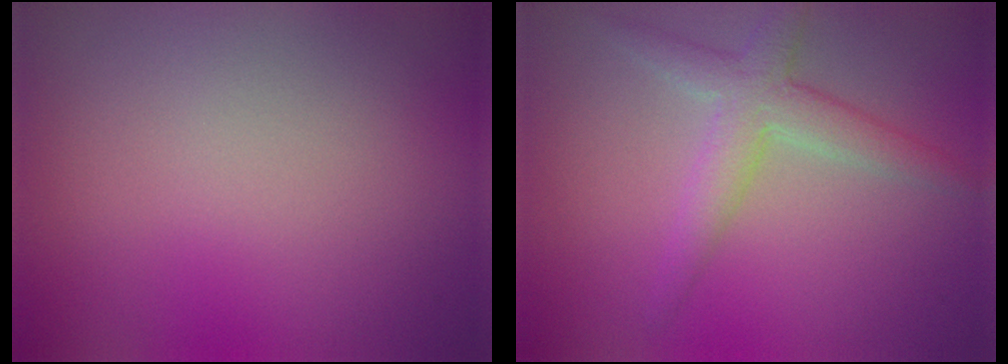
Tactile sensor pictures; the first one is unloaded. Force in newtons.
{"total": 3.5, "press": 3.5, "slide": 0.1}